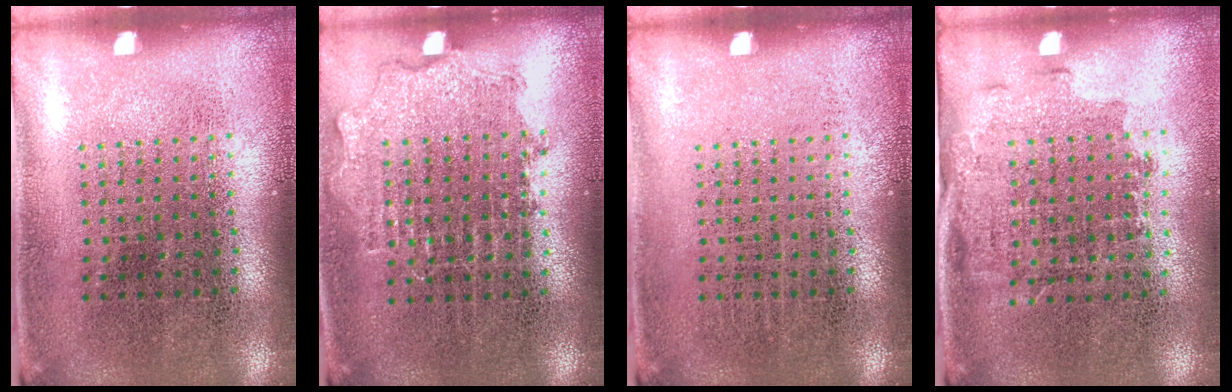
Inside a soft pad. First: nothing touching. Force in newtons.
{"total": 0.9, "press": 0.9, "slide": 0.2}
{"total": 0.0}
{"total": 1.5, "press": 1.2, "slide": 0.9}